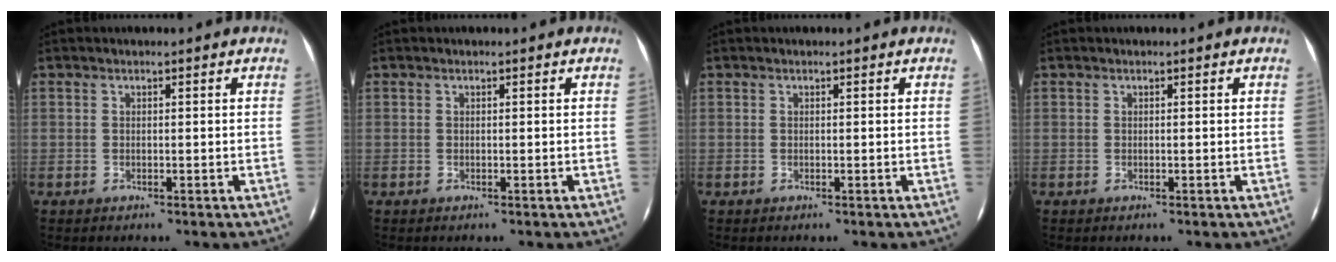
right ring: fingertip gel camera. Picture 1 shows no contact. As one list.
[{"total": 0.0}, {"total": 0.0}, {"total": 0.0}]